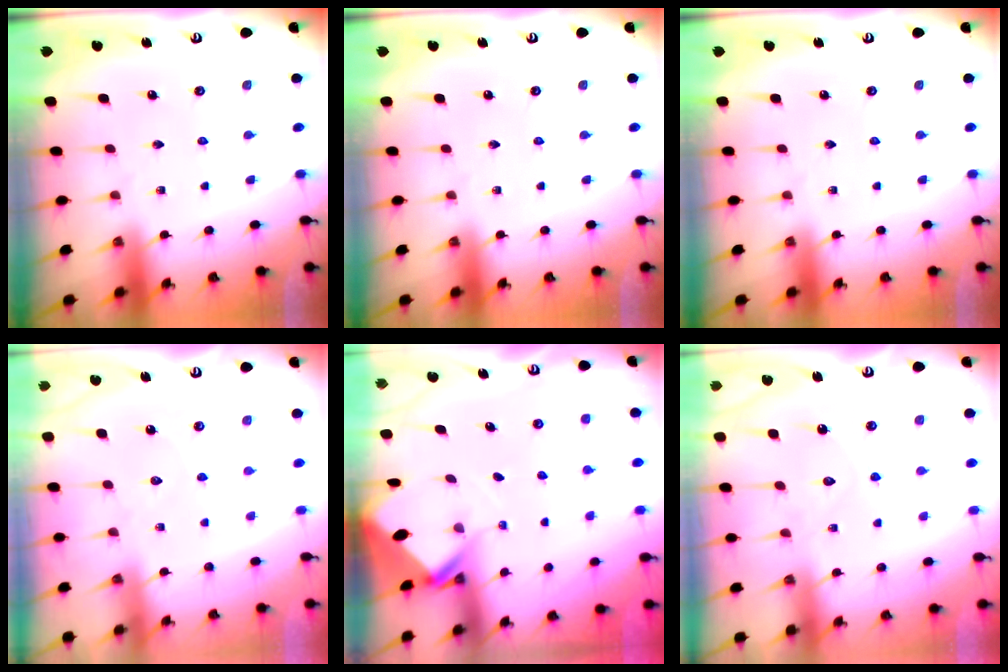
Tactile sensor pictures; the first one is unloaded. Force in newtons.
{"total": 0.0}
{"total": 0.0}
{"total": 5.8, "press": 5.8, "slide": 0.7}
{"total": 2.7, "press": 2.7, "slide": 0.0}
{"total": 9.3, "press": 9.3, "slide": 0.2}